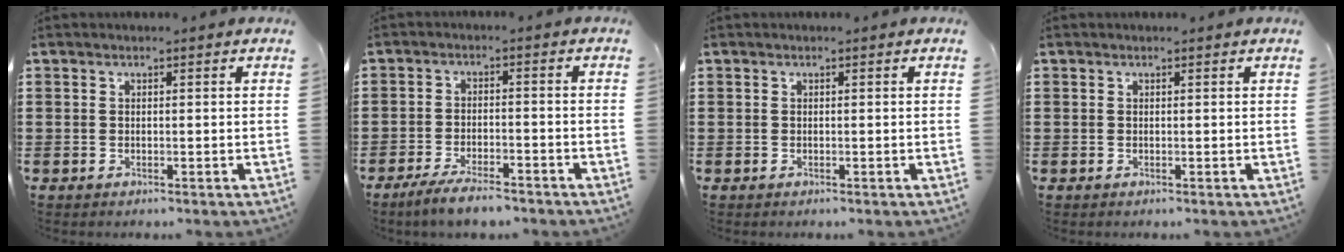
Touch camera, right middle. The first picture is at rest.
{"total": 4.7, "force": [-4.1, 0.8, 2.1], "torque": [-0.048, -0.005, -0.082]}
{"total": 0.0}
{"total": 0.0}